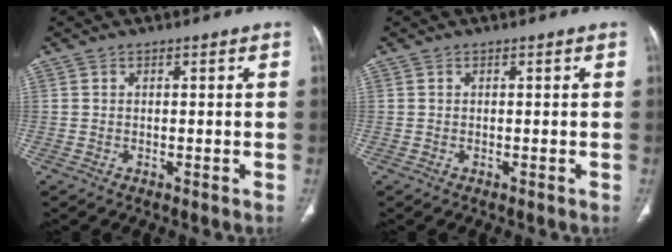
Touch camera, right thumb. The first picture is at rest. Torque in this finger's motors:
{"motor_torque": [0.00, 0.00, 0.00, 0.00, 0.00]}